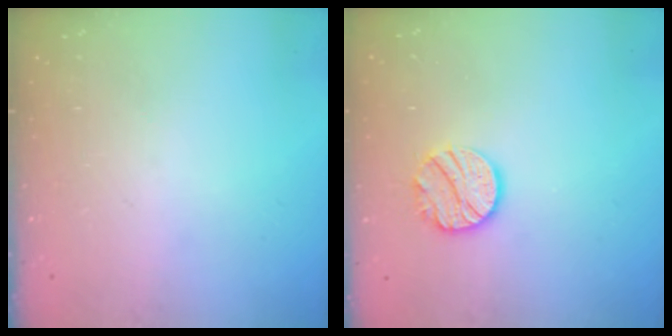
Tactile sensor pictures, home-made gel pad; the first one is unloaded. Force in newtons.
{"total": 11.1, "press": 11.1, "slide": 0.9}